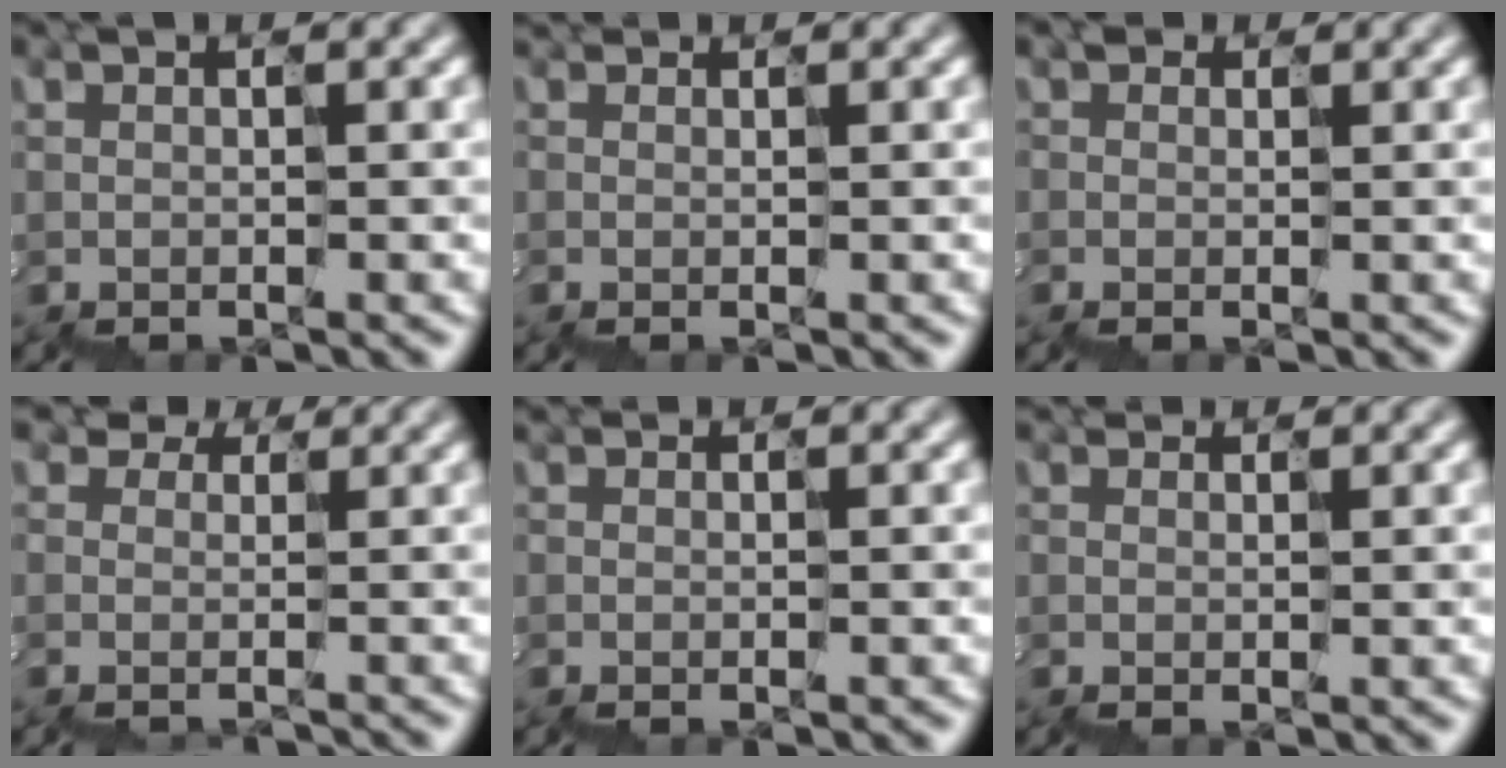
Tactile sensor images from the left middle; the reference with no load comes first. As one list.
[{"total": 0.0}, {"total": 0.8, "force": [0.5, 0.6, 0.2], "torque": [-0.010, 0.008, 0.005]}, {"total": 5.3, "force": [1.6, 4.3, 2.7], "torque": [-0.072, 0.024, 0.054]}, {"total": 0.5, "force": [-0.5, -0.1, -0.2], "torque": [0.004, -0.006, -0.006]}, {"total": 0.7, "force": [0.6, 0.4, 0.2], "torque": [0.008, 0.009, 0.002]}]